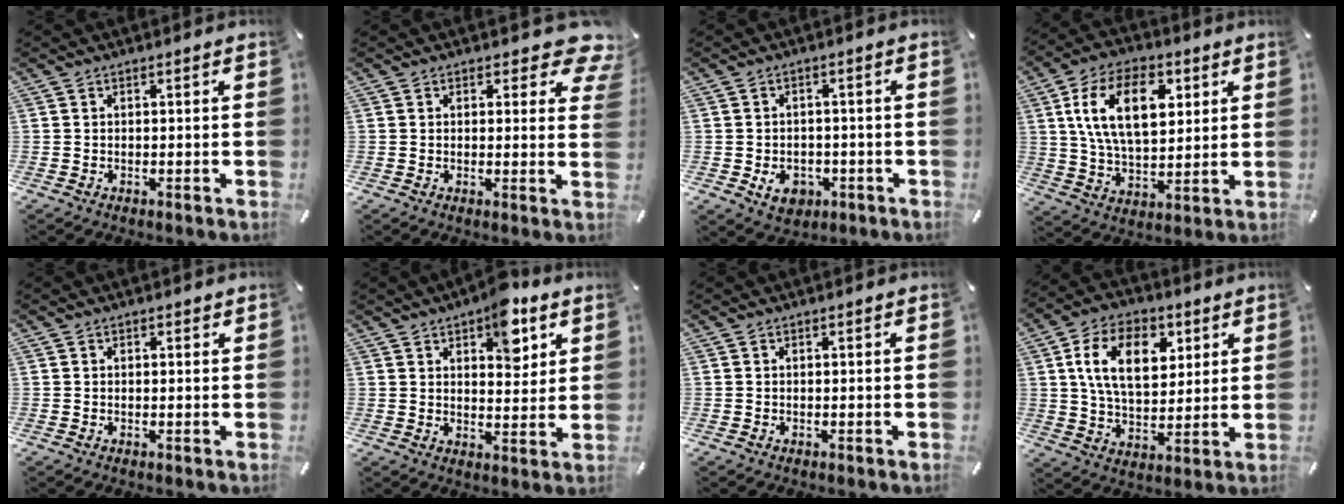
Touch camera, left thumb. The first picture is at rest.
{"total": 6.9, "force": [4.0, 3.3, 4.5], "torque": [-0.039, -0.026, 0.065]}
{"total": 5.8, "force": [-2.1, 4.6, 2.9], "torque": [-0.052, 0.006, -0.036]}
{"total": 16.6, "force": [5.1, 9.8, 12.3], "torque": [-0.238, 0.008, 0.086]}
{"total": 0.5, "force": [0.2, 0.4, 0.2], "torque": [0.005, -0.001, 0.002]}
{"total": 9.7, "force": [5.6, 5.1, 6.0], "torque": [-0.058, -0.029, 0.091]}
{"total": 0.0}
{"total": 15.1, "force": [5.2, 9.6, 10.4], "torque": [-0.188, 0.006, 0.090]}